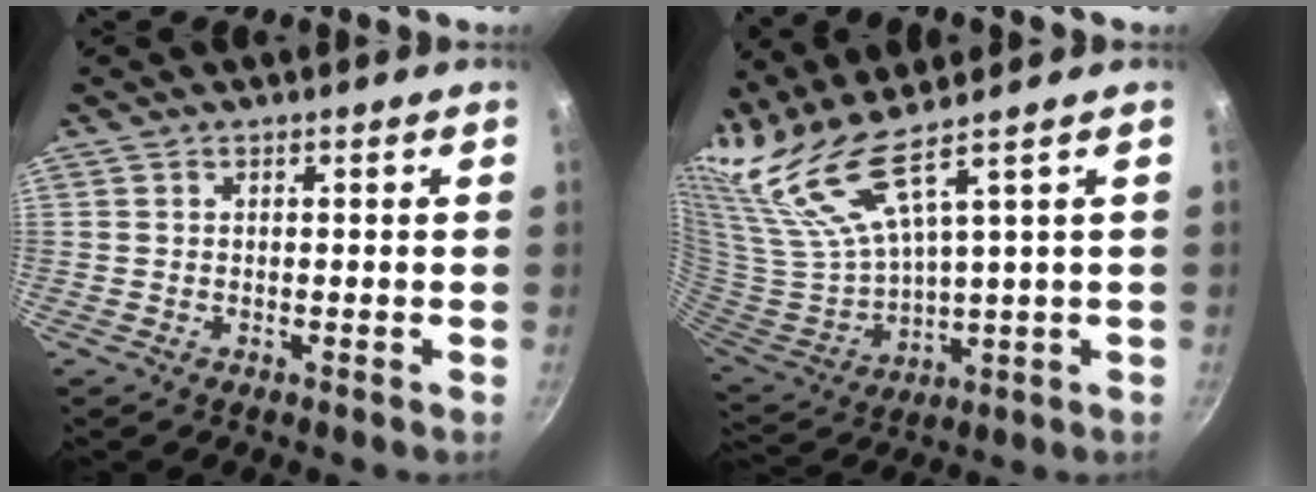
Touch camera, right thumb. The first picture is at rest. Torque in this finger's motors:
{"motor_torque": [-1.81, 2.91, 1.61, 0.92, 0.35]}